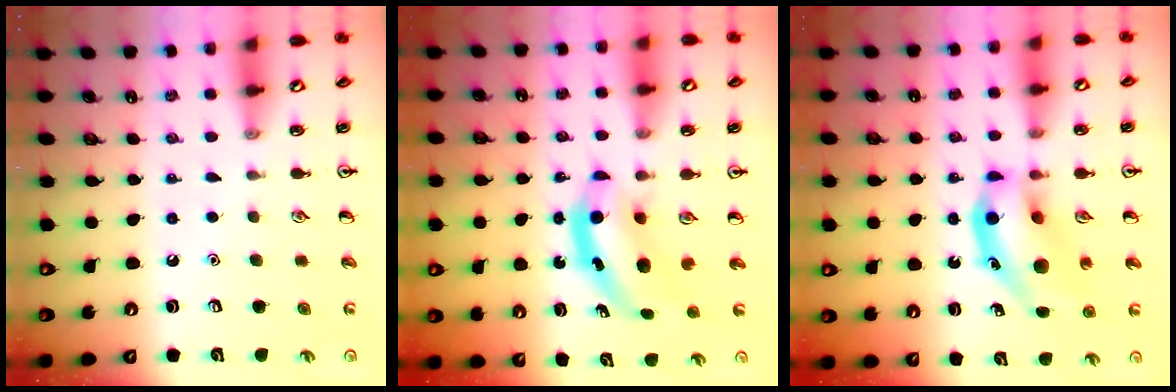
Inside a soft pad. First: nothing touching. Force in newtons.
{"total": 5.2, "press": 5.1, "slide": 0.8}
{"total": 12.3, "press": 11.7, "slide": 3.9}